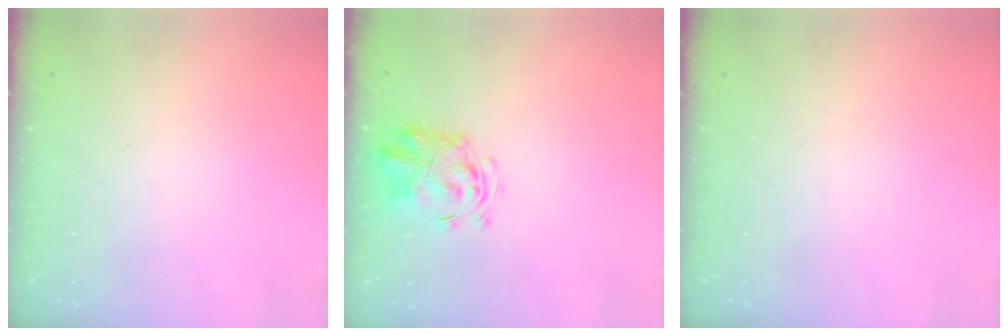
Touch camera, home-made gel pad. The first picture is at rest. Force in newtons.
{"total": 2.9, "press": 2.9, "slide": 0.7}
{"total": 0.0}